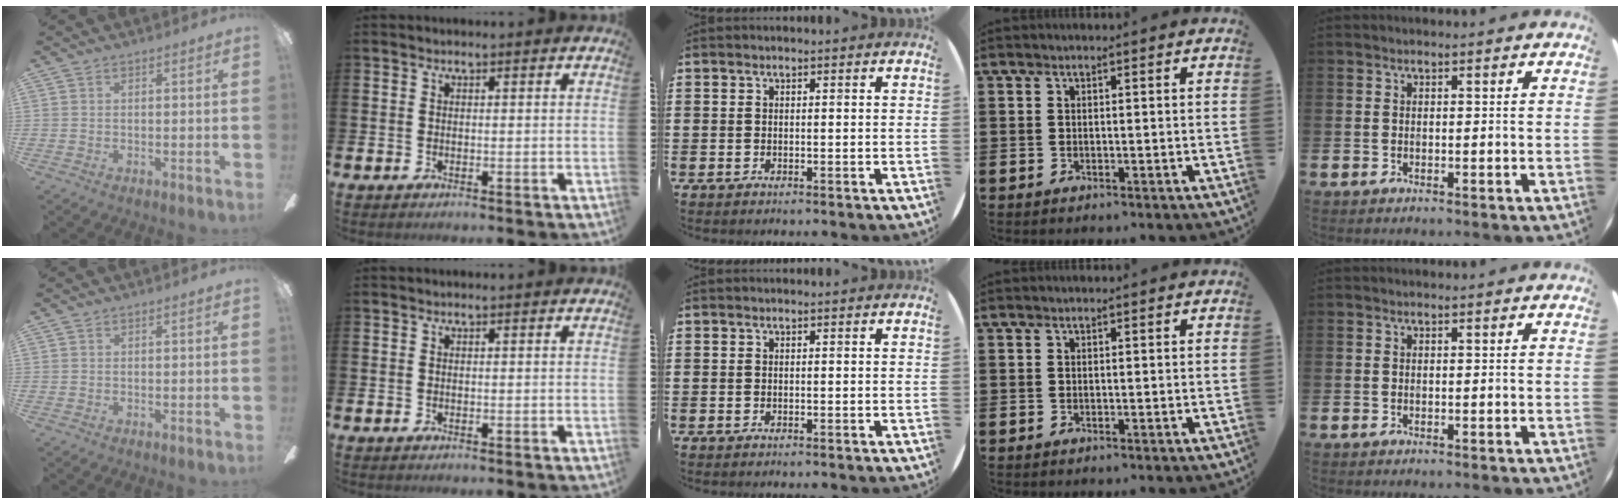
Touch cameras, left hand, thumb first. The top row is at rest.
{}